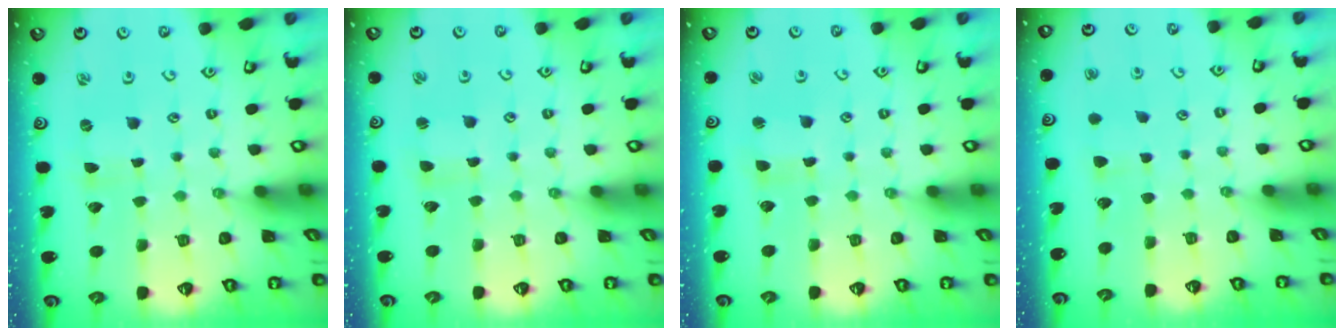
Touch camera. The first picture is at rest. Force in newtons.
{"total": 1.5, "press": 1.5, "slide": 0.3}
{"total": 2.1, "press": 2.1, "slide": 0.3}
{"total": 3.9, "press": 3.8, "slide": 0.5}